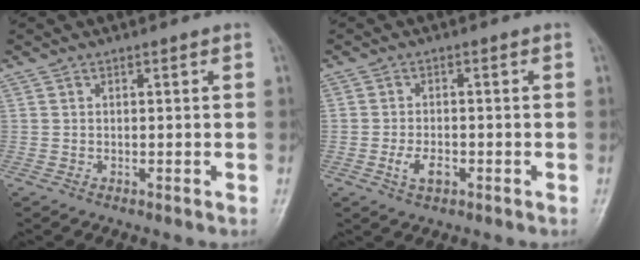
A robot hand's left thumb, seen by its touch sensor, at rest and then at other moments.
{"total": 3.7, "force": [-1.4, 2.1, 2.7], "torque": [-0.050, 0.005, -0.025]}